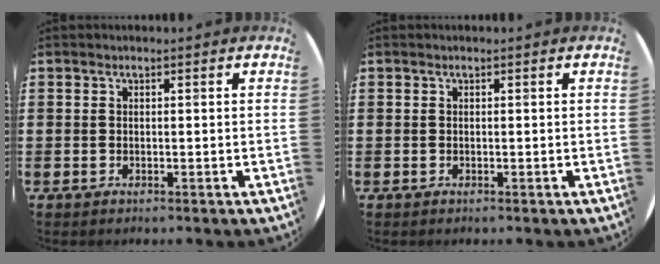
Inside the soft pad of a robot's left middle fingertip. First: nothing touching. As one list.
[{"total": 0.0}]